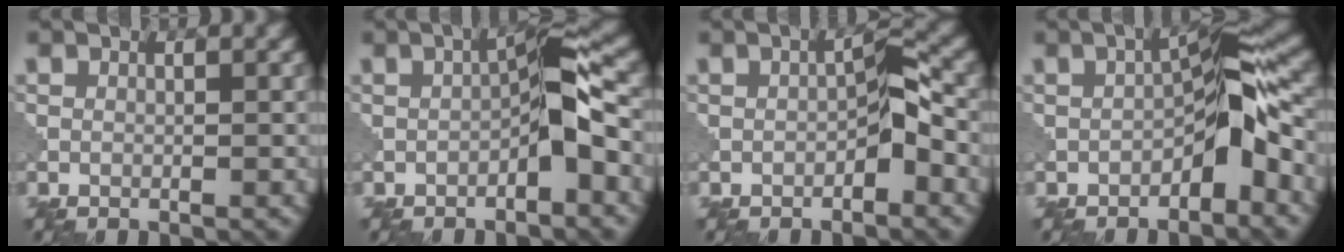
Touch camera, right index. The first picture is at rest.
{"total": 4.1, "force": [-1.3, 0.9, 3.7], "torque": [-0.061, 0.017, -0.027]}
{"total": 2.6, "force": [-1.1, 0.9, 2.2], "torque": [-0.033, 0.010, -0.021]}
{"total": 5.1, "force": [-2.1, 1.8, 4.3], "torque": [-0.059, 0.021, -0.041]}